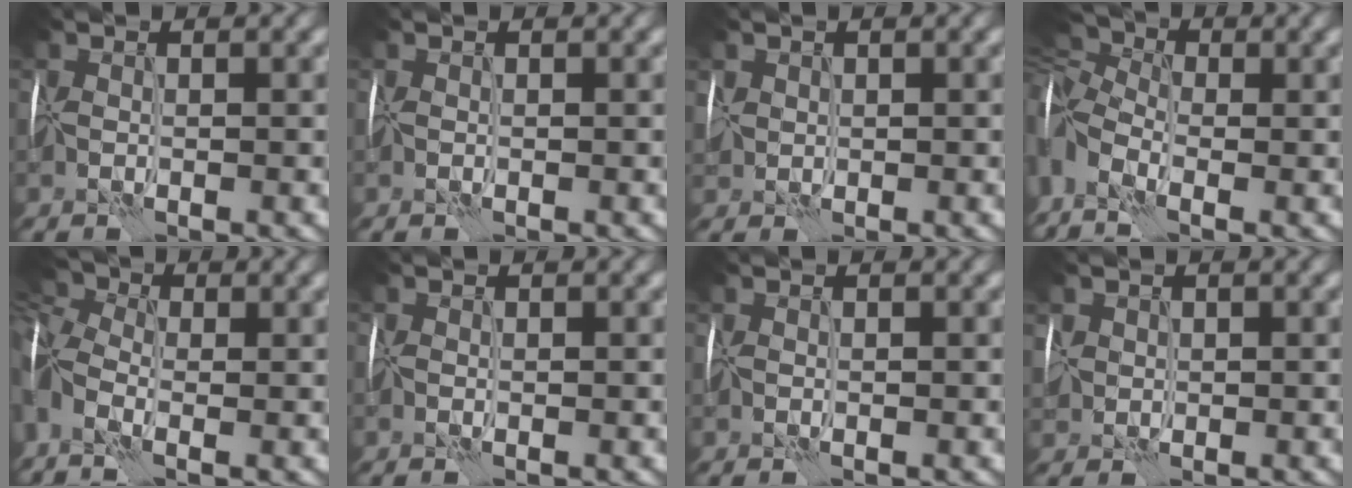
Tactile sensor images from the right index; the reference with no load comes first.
{"total": 0.0}
{"total": 1.2, "force": [0.4, 1.1, 0.3], "torque": [-0.016, 0.004, 0.008]}
{"total": 8.7, "force": [-2.7, 4.7, 6.8], "torque": [-0.166, -0.016, -0.057]}
{"total": 7.4, "force": [-1.2, 4.4, 5.8], "torque": [-0.144, 0.000, -0.021]}
{"total": 0.0}
{"total": 0.0}
{"total": 1.5, "force": [0.3, 1.4, 0.4], "torque": [-0.017, 0.001, 0.005]}